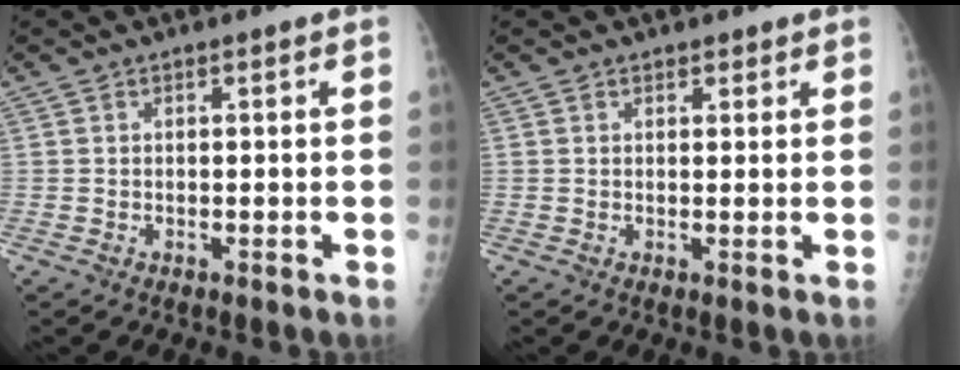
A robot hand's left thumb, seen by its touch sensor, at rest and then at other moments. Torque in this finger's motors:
{"motor_torque": [-0.24, 0.18, -0.10, -0.11, -0.03]}